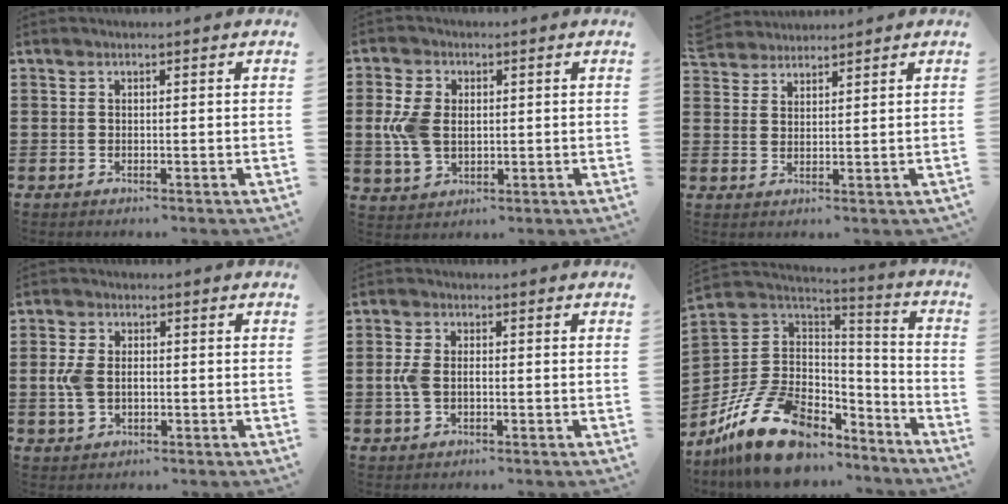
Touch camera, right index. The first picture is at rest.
{"total": 6.2, "force": [0.3, 4.3, 4.5], "torque": [-0.131, 0.001, -0.004]}
{"total": 3.4, "force": [3.3, 0.8, -0.4], "torque": [-0.002, -0.003, 0.065]}
{"total": 3.9, "force": [-0.2, 2.5, 3.0], "torque": [-0.083, 0.001, -0.012]}
{"total": 3.0, "force": [-0.3, 1.8, 2.4], "torque": [-0.069, -0.002, -0.014]}
{"total": 16.6, "force": [-9.0, 10.3, 9.4], "torque": [-0.210, 0.045, -0.156]}